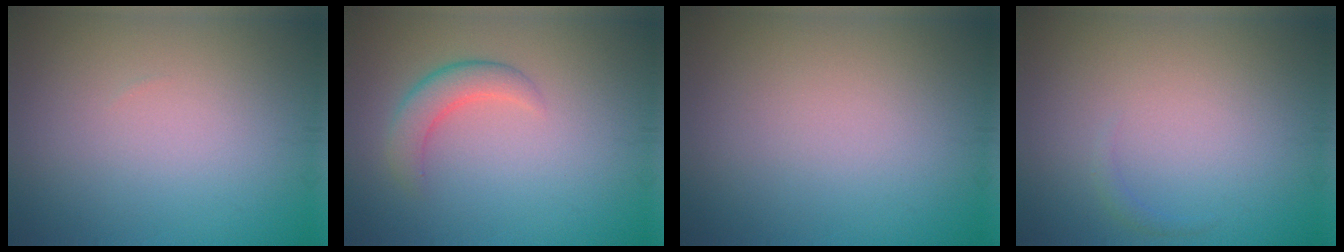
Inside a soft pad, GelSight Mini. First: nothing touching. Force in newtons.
{"total": 2.8, "press": 2.8, "slide": 0.2}
{"total": 0.0}
{"total": 0.6, "press": 0.6, "slide": 0.1}